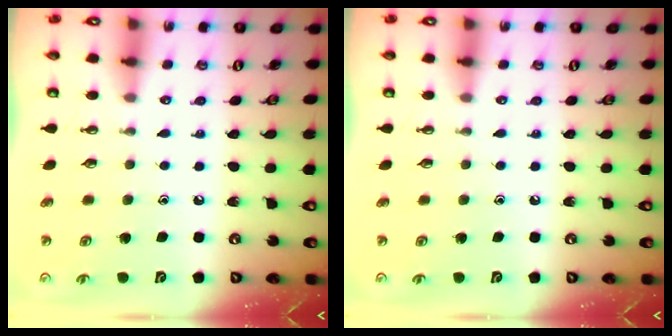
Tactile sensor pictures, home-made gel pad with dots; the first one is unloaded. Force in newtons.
{"total": 0.0}